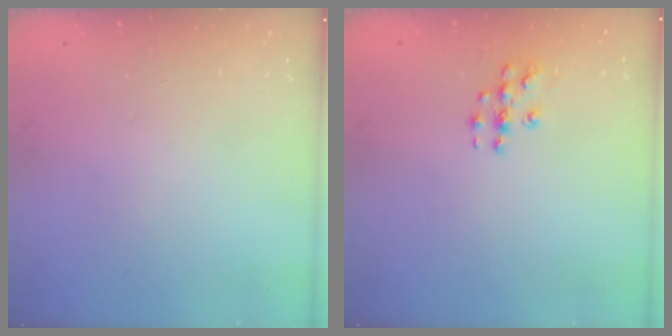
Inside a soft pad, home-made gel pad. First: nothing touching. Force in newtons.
{"total": 5.4, "press": 5.4, "slide": 0.5}